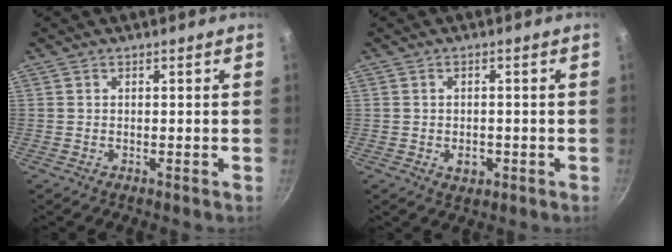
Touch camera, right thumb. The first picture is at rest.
{"total": 3.2, "force": [-0.9, 2.2, 2.1], "torque": [-0.028, 0.003, -0.010]}